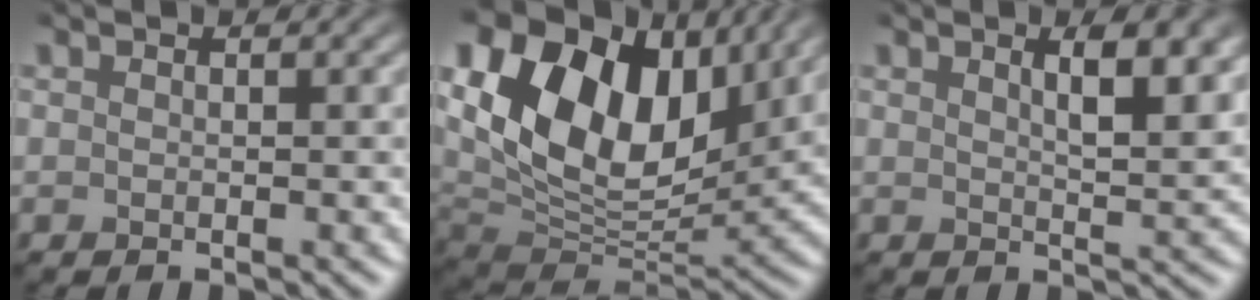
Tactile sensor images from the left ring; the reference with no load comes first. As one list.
[{"total": 15.9, "force": [6.6, 9.7, 10.7], "torque": [-0.221, 0.024, 0.124]}, {"total": 4.2, "force": [1.9, 1.2, 3.6], "torque": [-0.048, 0.000, 0.029]}]